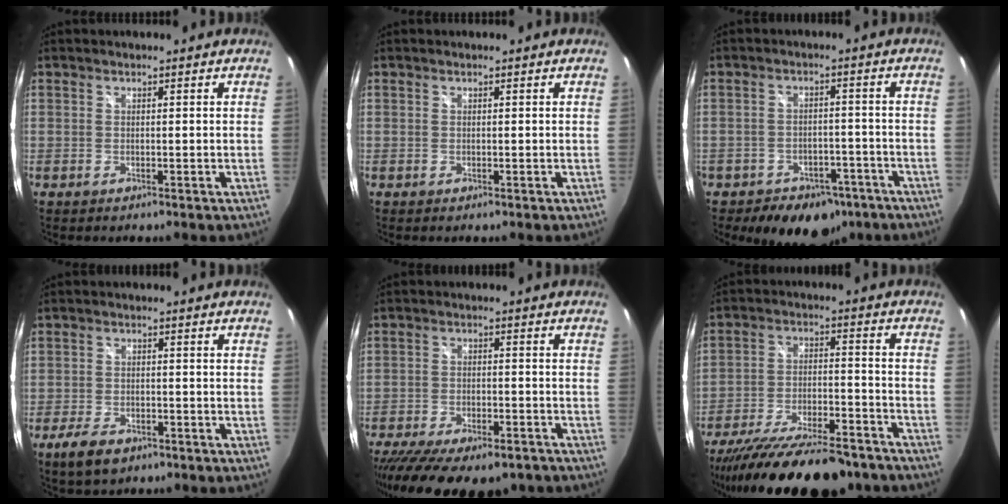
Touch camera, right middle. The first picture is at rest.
{"total": 0.0}
{"total": 11.7, "force": [-7.9, 7.5, 4.3], "torque": [-0.101, 0.017, -0.090]}
{"total": 6.3, "force": [-4.1, 3.1, 3.6], "torque": [-0.093, -0.014, -0.071]}
{"total": 19.4, "force": [-15.0, 6.5, 10.3], "torque": [-0.210, -0.052, -0.217]}
{"total": 24.2, "force": [-20.1, 6.2, 11.9], "torque": [-0.215, -0.043, -0.297]}